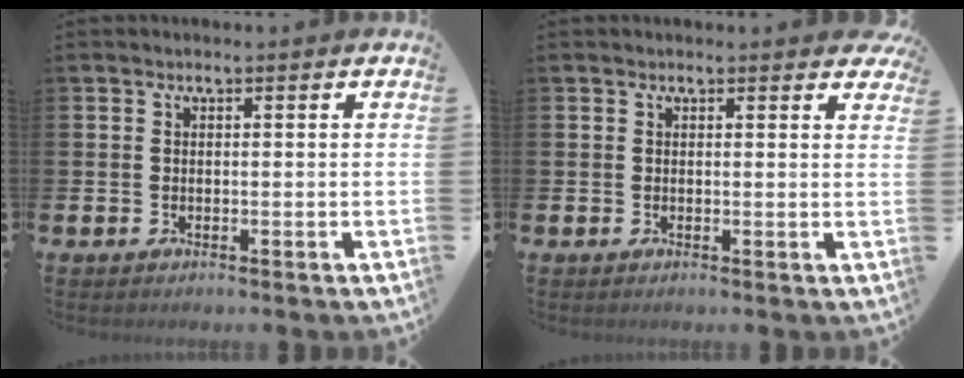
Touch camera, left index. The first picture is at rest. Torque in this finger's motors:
{"motor_torque": [1.09, -1.05, 0.26, 0.05]}